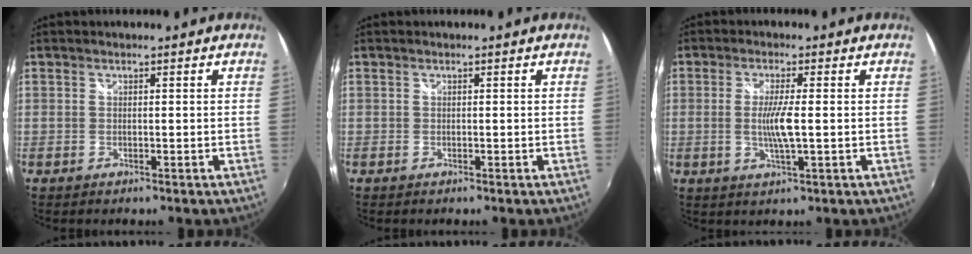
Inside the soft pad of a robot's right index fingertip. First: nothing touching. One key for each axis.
{"total": 0.0}
{"total": 5.2, "fx": -0.3, "fy": 0.3, "fz": 5.2, "tx": -0.098, "ty": -0.007, "tz": -0.007}